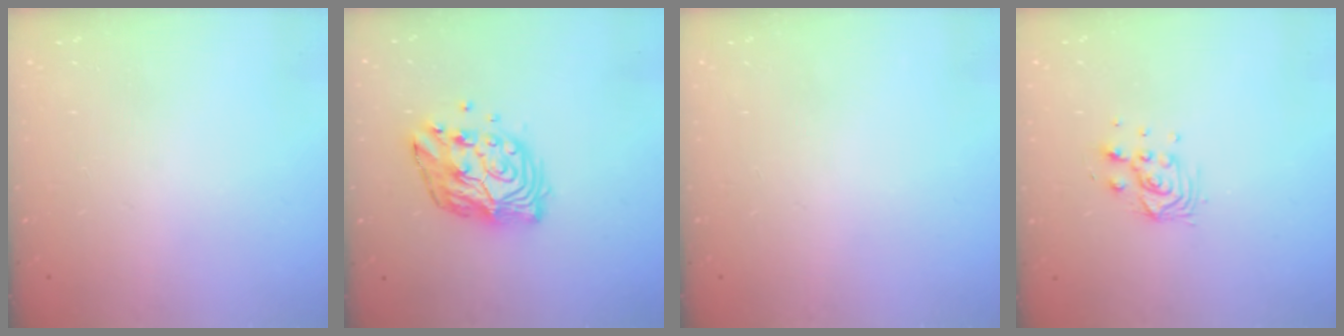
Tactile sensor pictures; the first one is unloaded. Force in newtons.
{"total": 11.7, "press": 11.7, "slide": 1.1}
{"total": 0.0}
{"total": 5.9, "press": 5.9, "slide": 0.4}